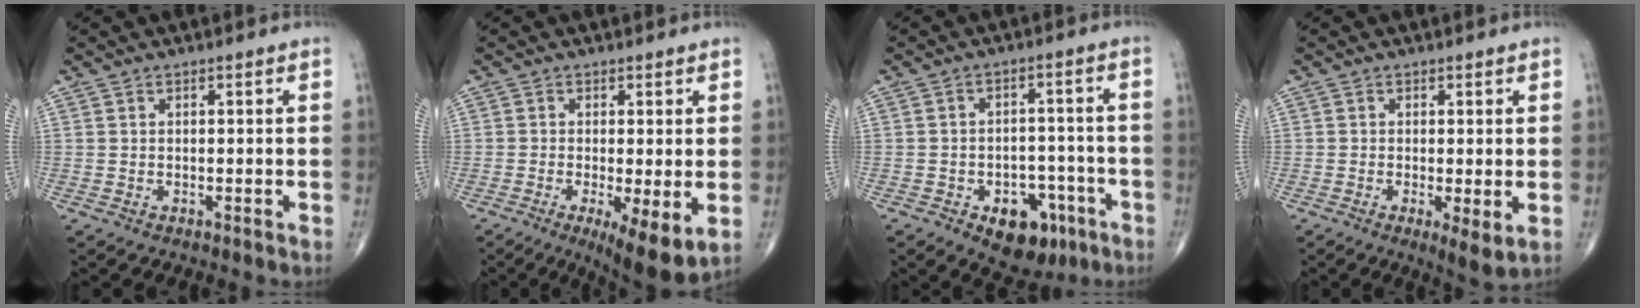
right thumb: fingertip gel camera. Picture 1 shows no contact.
{"total": 9.4, "force": [-2.5, 2.7, 8.6], "torque": [-0.138, -0.023, -0.037]}
{"total": 10.7, "force": [-5.4, 6.7, 6.3], "torque": [-0.052, 0.037, -0.067]}
{"total": 4.3, "force": [-0.8, 1.1, 4.1], "torque": [-0.075, -0.017, -0.017]}